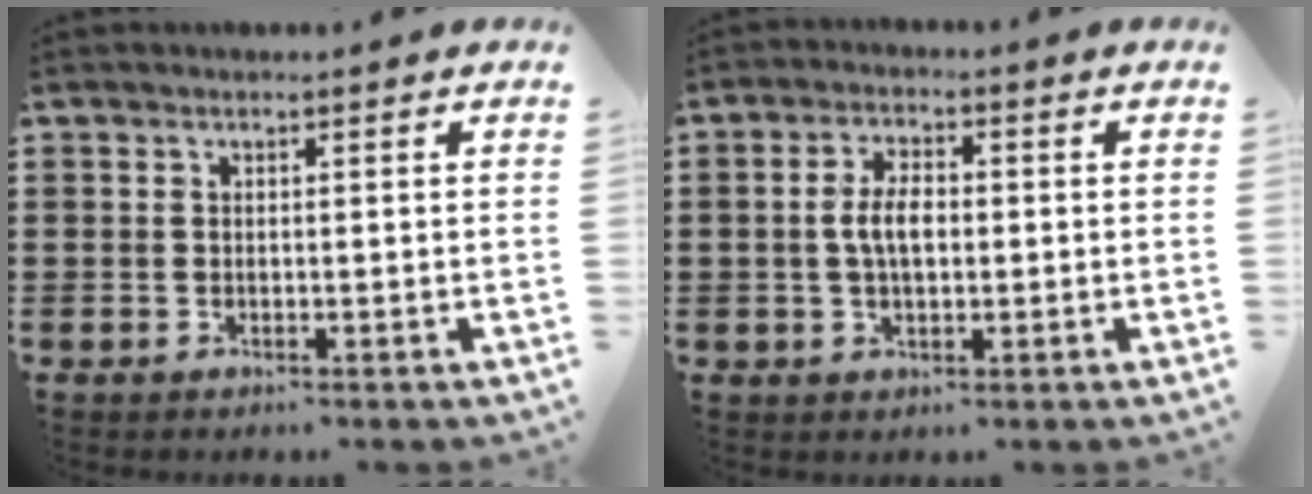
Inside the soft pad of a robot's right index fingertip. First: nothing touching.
{"total": 5.0, "force": [-0.1, 2.6, 4.3], "torque": [-0.091, 0.007, -0.006]}